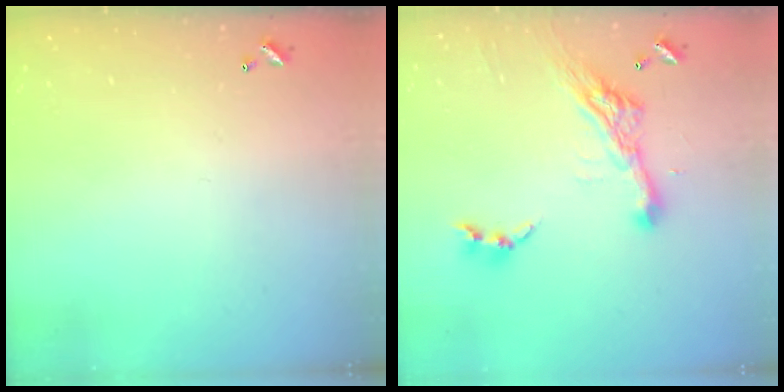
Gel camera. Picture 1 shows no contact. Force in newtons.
{"total": 11.3, "press": 11.3, "slide": 1.4}